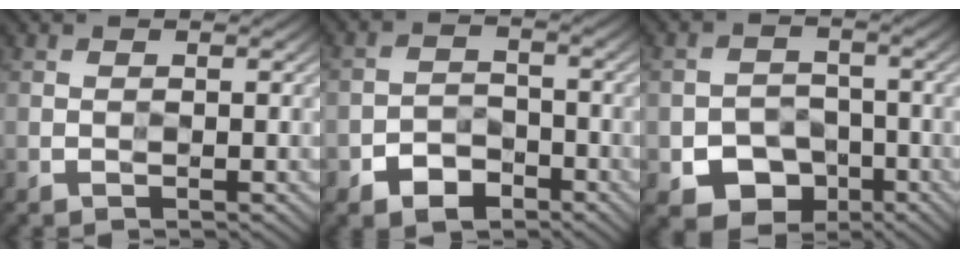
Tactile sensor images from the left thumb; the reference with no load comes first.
{"total": 4.5, "force": [-2.9, 2.7, 2.1], "torque": [-0.035, -0.002, -0.061]}
{"total": 7.0, "force": [-3.5, 5.2, 3.2], "torque": [-0.056, -0.015, -0.060]}